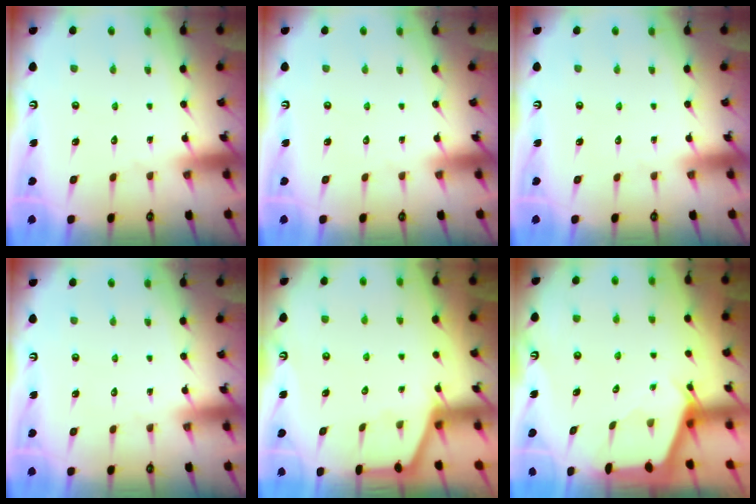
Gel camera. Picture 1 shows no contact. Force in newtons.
{"total": 0.0}
{"total": 0.0}
{"total": 0.0}
{"total": 1.5, "press": 1.5, "slide": 0.2}
{"total": 2.4, "press": 2.4, "slide": 0.3}